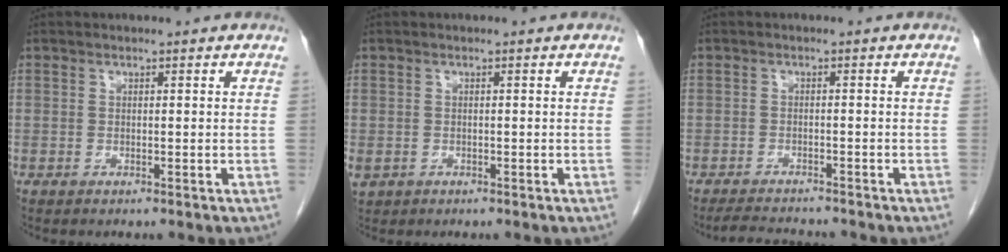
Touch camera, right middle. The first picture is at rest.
{"total": 2.2, "force": [-0.9, 1.8, 0.8], "torque": [-0.021, -0.001, -0.006]}
{"total": 4.8, "force": [-4.7, 0.4, 1.3], "torque": [-0.023, -0.015, -0.075]}